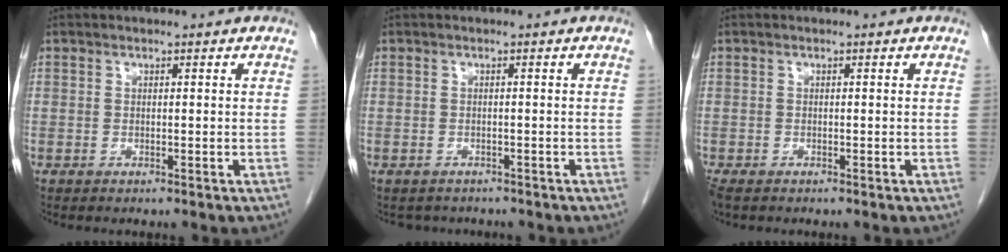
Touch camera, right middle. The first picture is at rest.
{"total": 2.7, "force": [-2.3, 1.3, 0.1], "torque": [-0.004, 0.000, -0.032]}
{"total": 2.3, "force": [-1.7, 1.1, 1.2], "torque": [-0.029, -0.008, -0.028]}